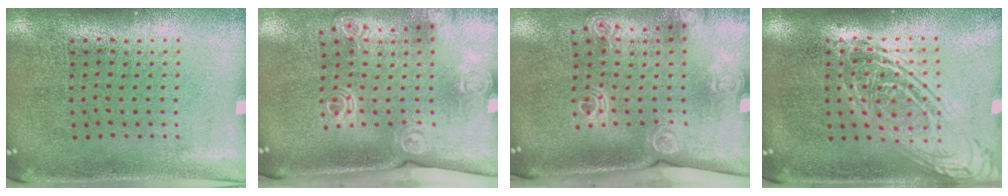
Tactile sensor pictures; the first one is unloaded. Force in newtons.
{"total": 1.9, "press": 1.5, "slide": 1.3}
{"total": 2.1, "press": 1.6, "slide": 1.3}
{"total": 2.4, "press": 2.4, "slide": 0.2}